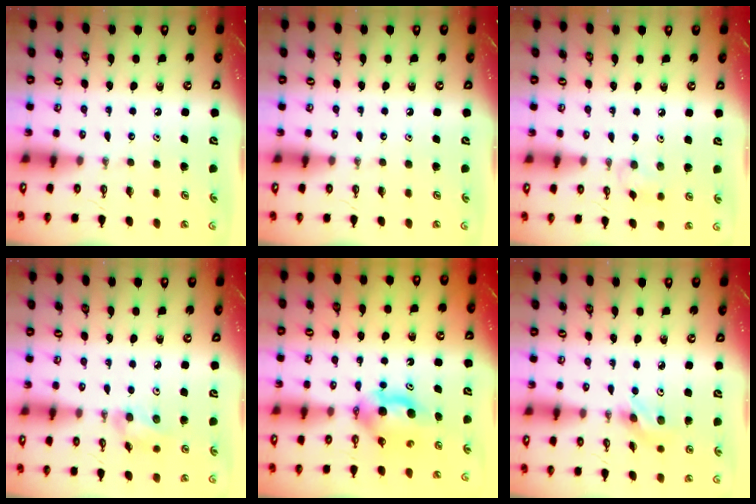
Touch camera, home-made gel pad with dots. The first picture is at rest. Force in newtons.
{"total": 0.0}
{"total": 6.7, "press": 6.6, "slide": 0.8}
{"total": 7.0, "press": 6.6, "slide": 2.5}
{"total": 6.7, "press": 5.7, "slide": 3.5}
{"total": 3.6, "press": 3.5, "slide": 1.0}